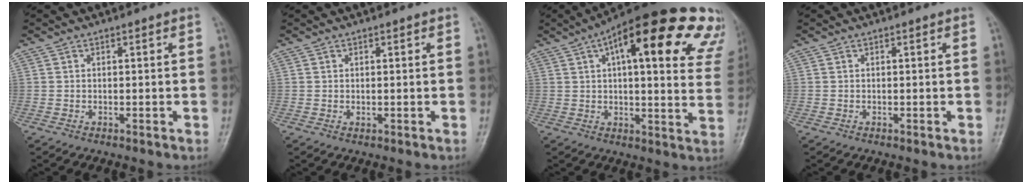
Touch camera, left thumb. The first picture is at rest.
{"total": 0.6, "force": [0.2, 0.4, 0.4], "torque": [-0.003, -0.001, 0.002]}
{"total": 30.0, "force": [15.4, 9.8, 23.8], "torque": [-0.259, 0.018, 0.194]}
{"total": 0.0}